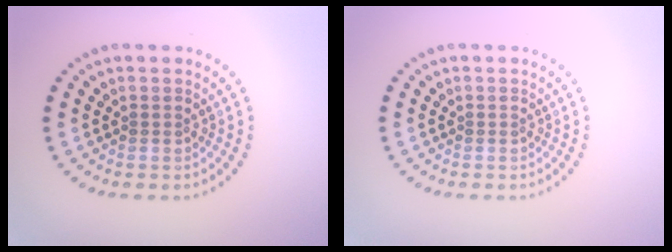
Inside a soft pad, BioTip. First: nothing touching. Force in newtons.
{"total": 0.0}